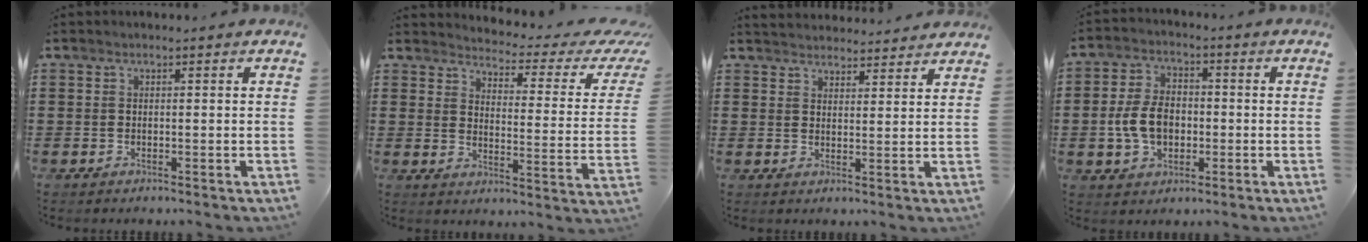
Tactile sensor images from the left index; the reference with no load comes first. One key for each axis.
{"total": 3.1, "fx": 2.7, "fy": 0.4, "fz": 1.5, "tx": -0.032, "ty": -0.034, "tz": 0.033}
{"total": 3.1, "fx": 3.1, "fy": 0.2, "fz": -0.3, "tx": -0.005, "ty": -0.012, "tz": 0.057}
{"total": 7.1, "fx": -1.2, "fy": 4.8, "fz": 5.1, "tx": -0.122, "ty": 0.005, "tz": -0.029}